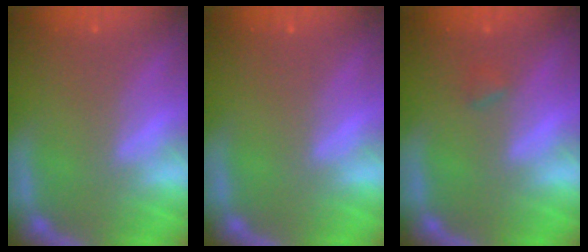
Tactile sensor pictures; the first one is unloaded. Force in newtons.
{"total": 0.0}
{"total": 0.9}